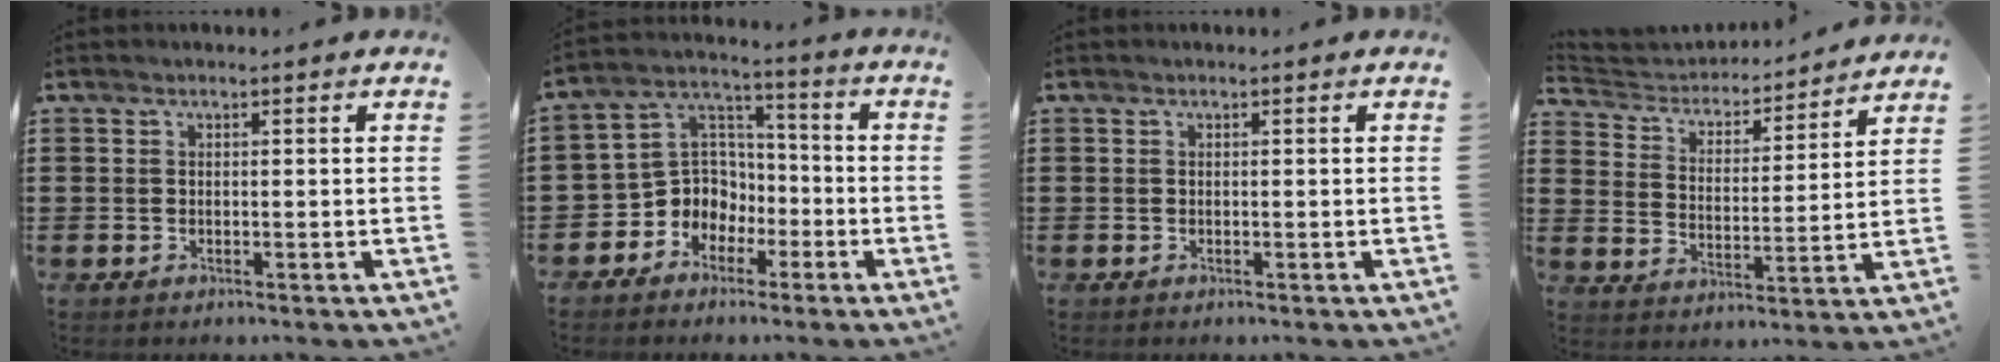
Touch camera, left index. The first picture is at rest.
{"total": 7.4, "force": [-3.3, 6.5, 1.1], "torque": [-0.060, 0.005, -0.070]}
{"total": 0.0}
{"total": 3.7, "force": [3.6, 1.0, 0.2], "torque": [-0.029, -0.031, 0.053]}